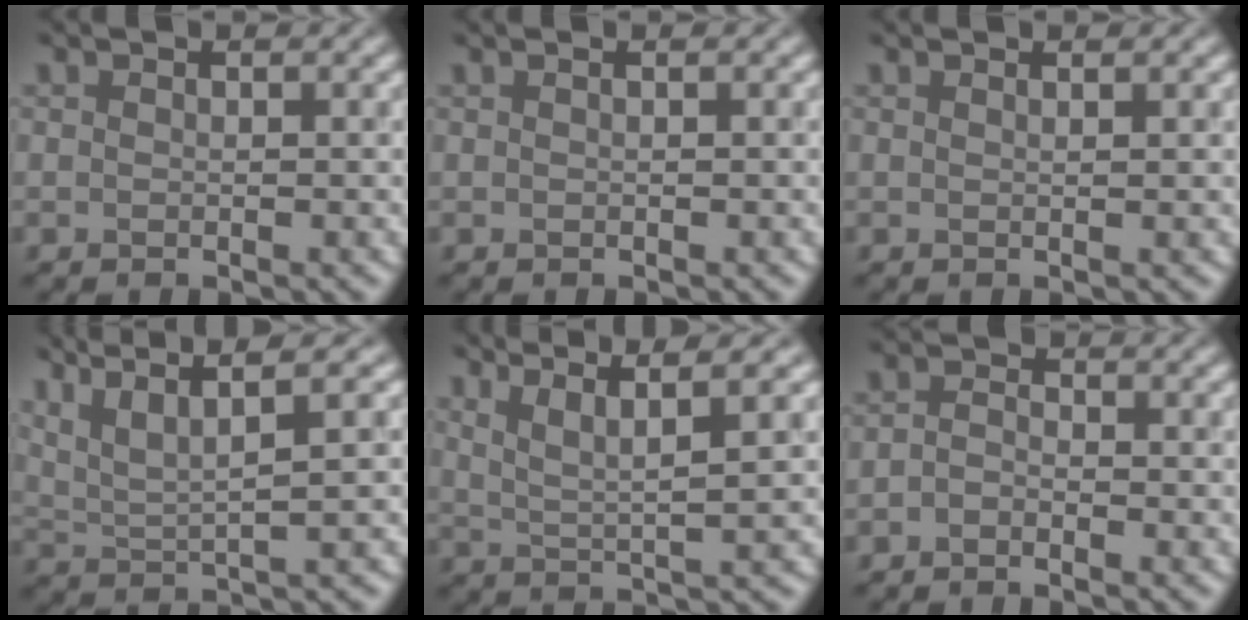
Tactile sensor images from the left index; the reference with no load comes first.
{"total": 0.7, "force": [0.3, 0.4, 0.5], "torque": [0.005, 0.000, -0.007]}
{"total": 1.9, "force": [1.0, 0.9, 1.3], "torque": [0.001, 0.005, -0.009]}
{"total": 6.7, "force": [4.7, 1.0, 4.7], "torque": [-0.096, 0.024, 0.091]}
{"total": 4.9, "force": [3.2, 0.5, 3.8], "torque": [-0.073, 0.016, 0.070]}
{"total": 1.0, "force": [-1.0, 0.3, 0.1], "torque": [-0.007, 0.004, -0.014]}